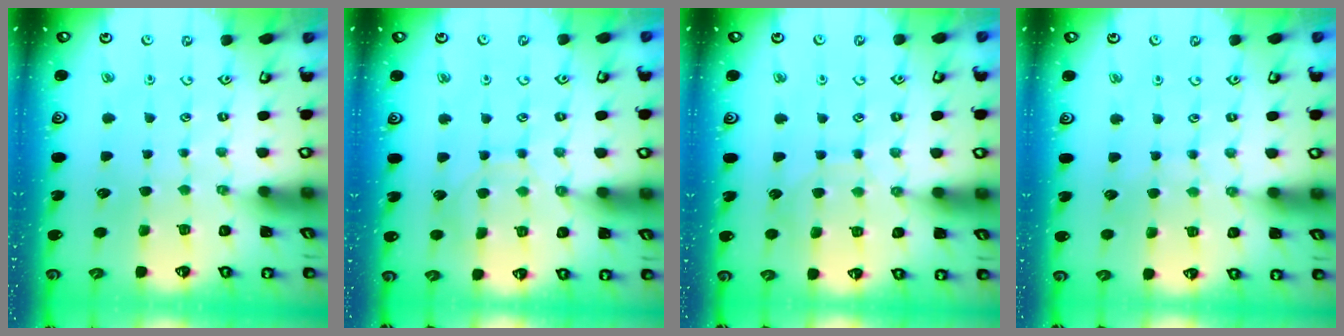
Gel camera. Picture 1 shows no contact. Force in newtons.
{"total": 6.9, "press": 6.8, "slide": 0.8}
{"total": 7.7, "press": 7.7, "slide": 0.3}
{"total": 3.9, "press": 3.8, "slide": 0.4}